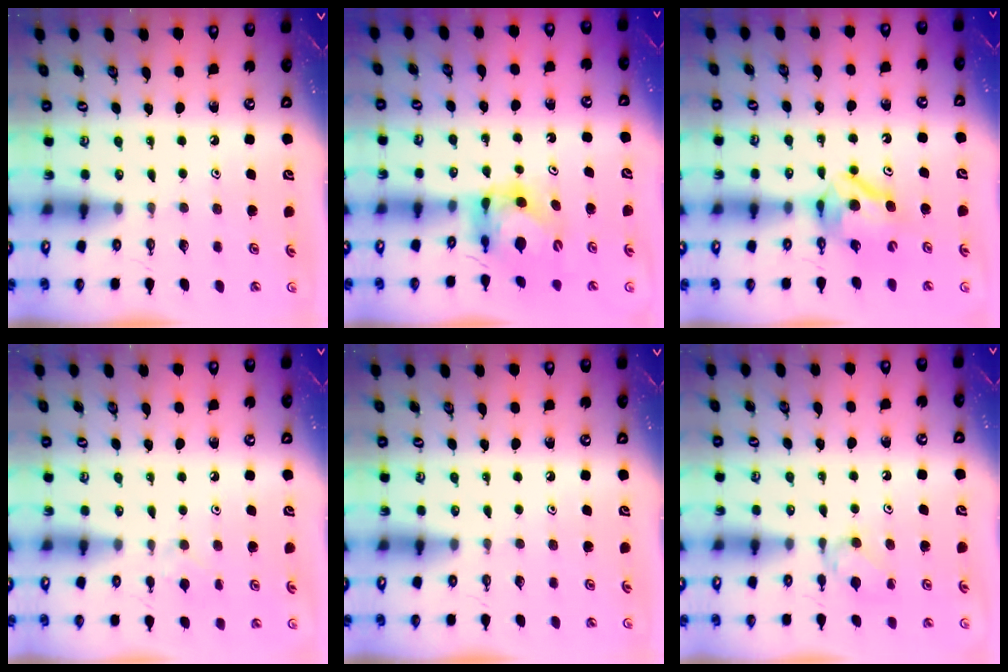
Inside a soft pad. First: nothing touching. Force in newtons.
{"total": 7.2, "press": 7.2, "slide": 0.8}
{"total": 8.5, "press": 8.4, "slide": 0.9}
{"total": 5.4, "press": 5.4, "slide": 0.8}
{"total": 0.0}
{"total": 4.5, "press": 4.5, "slide": 0.5}